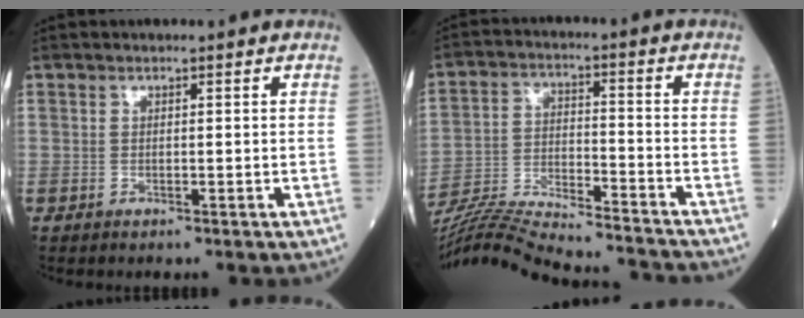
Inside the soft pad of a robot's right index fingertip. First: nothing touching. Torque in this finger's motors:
{"motor_torque": [-1.69, -0.45, -0.22, -0.21]}